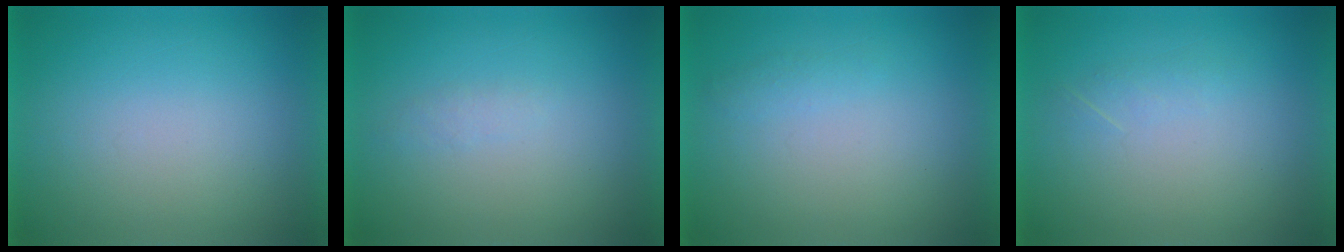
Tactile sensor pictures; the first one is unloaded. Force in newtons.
{"total": 1.2}
{"total": 1.2}
{"total": 1.3}